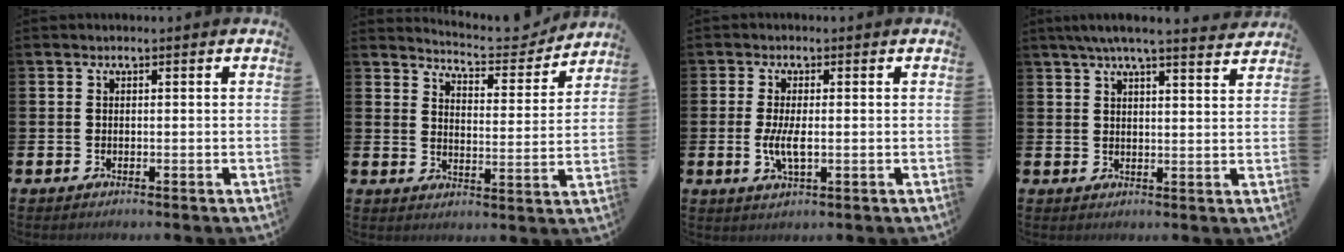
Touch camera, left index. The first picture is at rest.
{"total": 5.6, "force": [5.5, 0.6, 0.8], "torque": [-0.029, -0.042, 0.091]}
{"total": 3.6, "force": [-0.3, 1.2, 3.3], "torque": [-0.060, 0.002, -0.005]}
{"total": 5.7, "force": [5.1, 0.0, 2.3], "torque": [-0.047, -0.020, 0.090]}